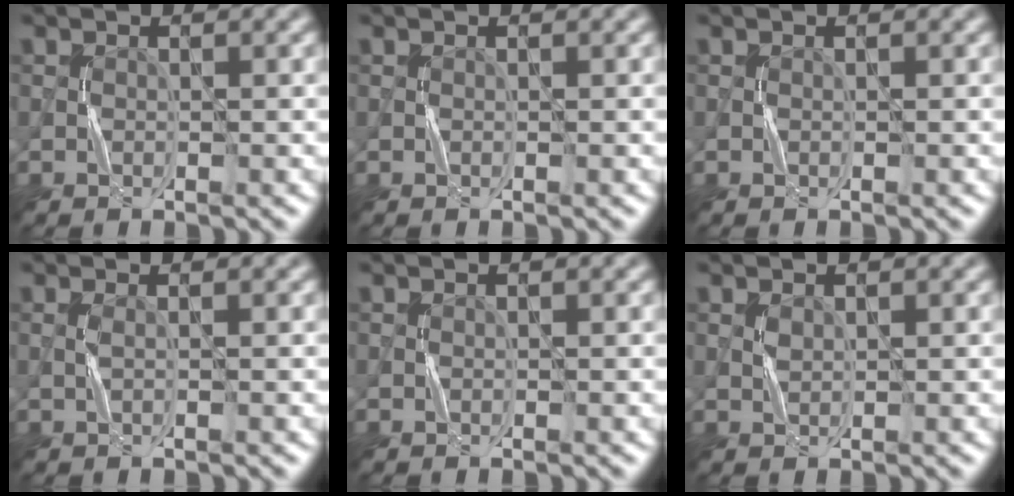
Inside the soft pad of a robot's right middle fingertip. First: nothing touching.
{"total": 0.0}
{"total": 0.0}
{"total": 0.6, "force": [0.1, 0.1, 0.6], "torque": [-0.016, 0.004, 0.001]}
{"total": 0.0}
{"total": 0.6, "force": [0.3, 0.4, 0.4], "torque": [-0.015, 0.002, 0.009]}